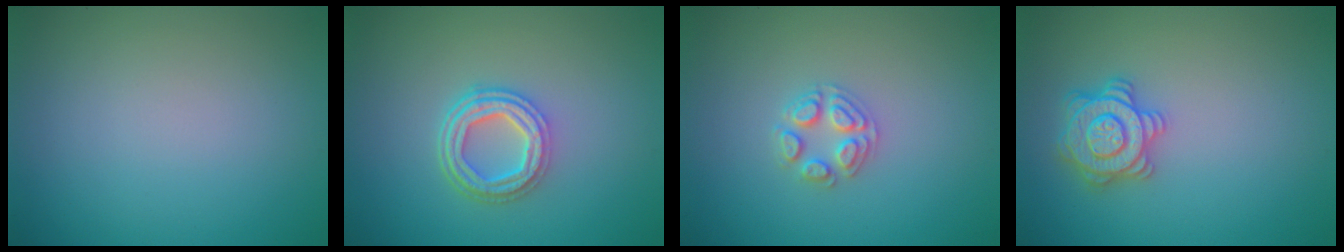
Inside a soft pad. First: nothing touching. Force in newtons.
{"total": 4.3, "press": 3.3, "slide": 2.7}
{"total": 2.5, "press": 2.5, "slide": 0.3}
{"total": 3.6, "press": 3.5, "slide": 1.0}